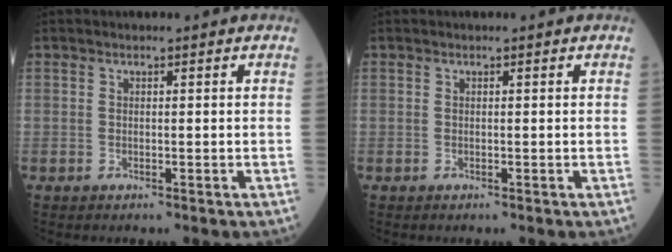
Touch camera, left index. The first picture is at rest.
{"total": 0.0}